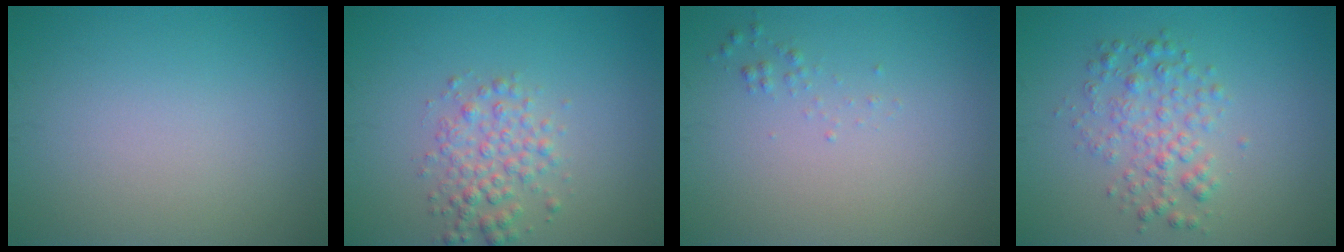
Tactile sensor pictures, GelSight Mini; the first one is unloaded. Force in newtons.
{"total": 2.9, "press": 2.9, "slide": 0.0}
{"total": 0.6, "press": 0.6, "slide": 0.0}
{"total": 3.0, "press": 3.0, "slide": 0.1}